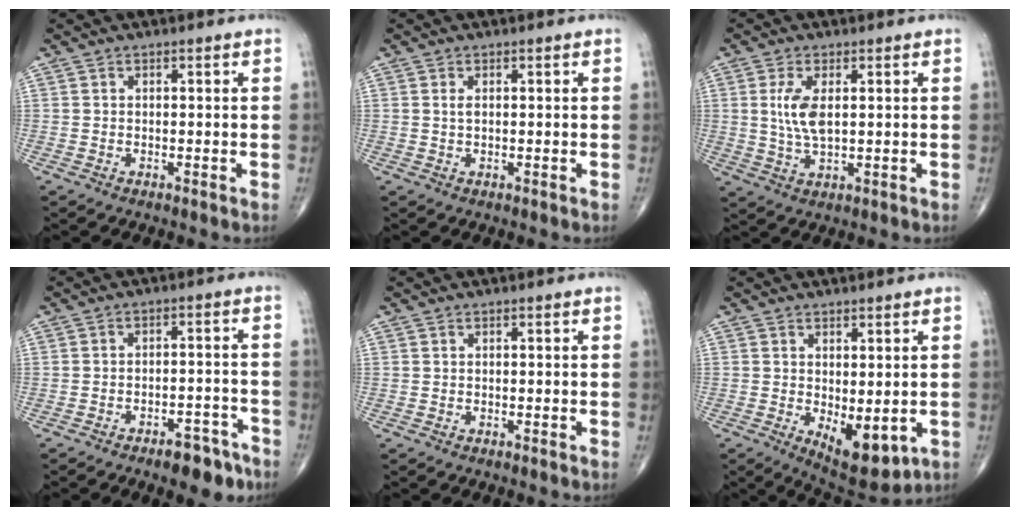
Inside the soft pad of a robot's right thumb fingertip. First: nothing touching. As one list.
[{"total": 1.0, "force": [0.2, 0.4, 0.8], "torque": [-0.017, 0.000, 0.004]}, {"total": 6.1, "force": [1.1, 2.6, 5.4], "torque": [-0.115, -0.007, 0.025]}, {"total": 6.9, "force": [-4.8, 2.9, 3.9], "torque": [-0.036, 0.035, -0.065]}, {"total": 0.0}, {"total": 8.5, "force": [-1.5, 3.9, 7.4], "torque": [-0.090, -0.018, -0.007]}]